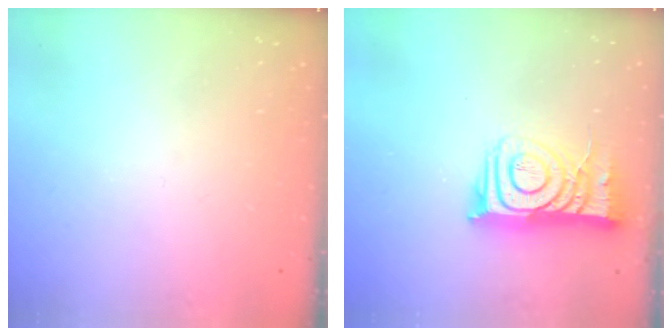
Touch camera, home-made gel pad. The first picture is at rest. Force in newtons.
{"total": 10.9, "press": 10.9, "slide": 1.1}